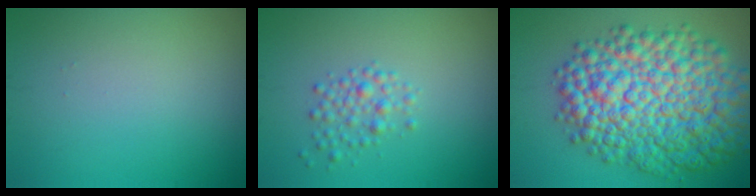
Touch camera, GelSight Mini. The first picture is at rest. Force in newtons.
{"total": 1.9, "press": 1.9, "slide": 0.1}
{"total": 12.9, "press": 12.8, "slide": 0.3}